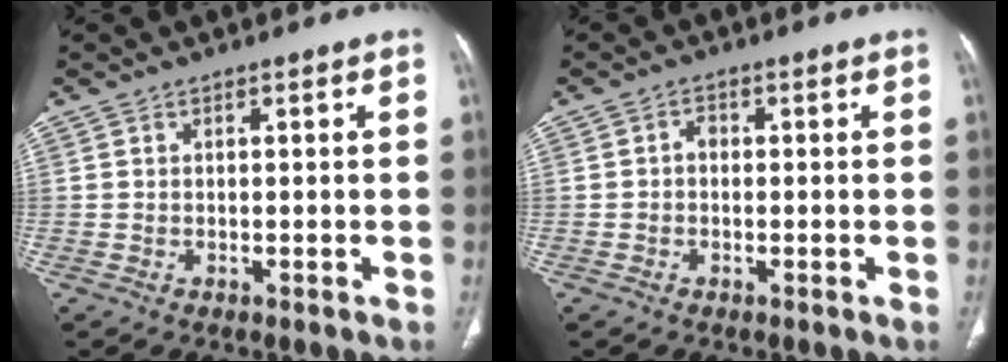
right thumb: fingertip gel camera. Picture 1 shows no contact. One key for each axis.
{"total": 1.6, "fx": -0.2, "fy": 1.2, "fz": 1.0, "tx": -0.010, "ty": 0.006, "tz": -0.007}